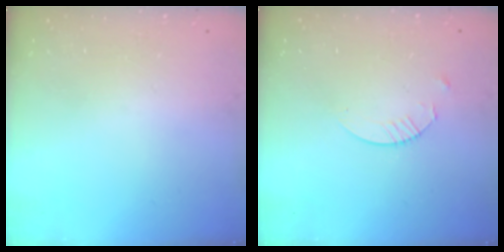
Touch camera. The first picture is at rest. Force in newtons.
{"total": 2.4, "press": 2.4, "slide": 0.3}